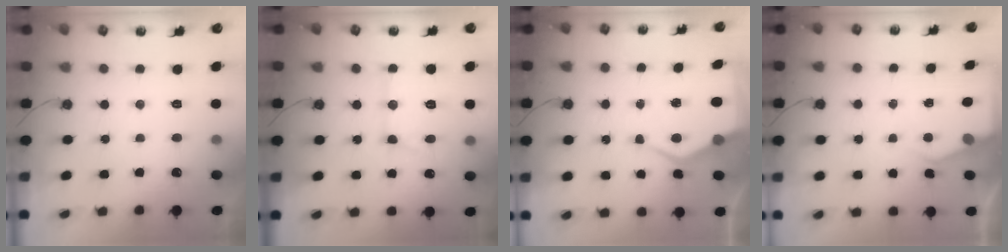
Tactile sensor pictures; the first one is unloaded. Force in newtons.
{"total": 13.2, "press": 13.1, "slide": 1.3}
{"total": 9.4, "press": 9.4, "slide": 1.1}
{"total": 2.9, "press": 2.9, "slide": 0.5}